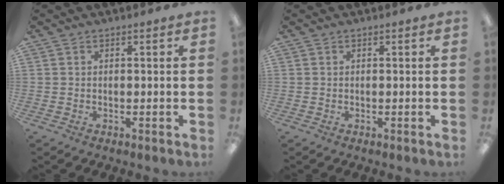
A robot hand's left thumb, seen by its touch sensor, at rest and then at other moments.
{"total": 0.0}